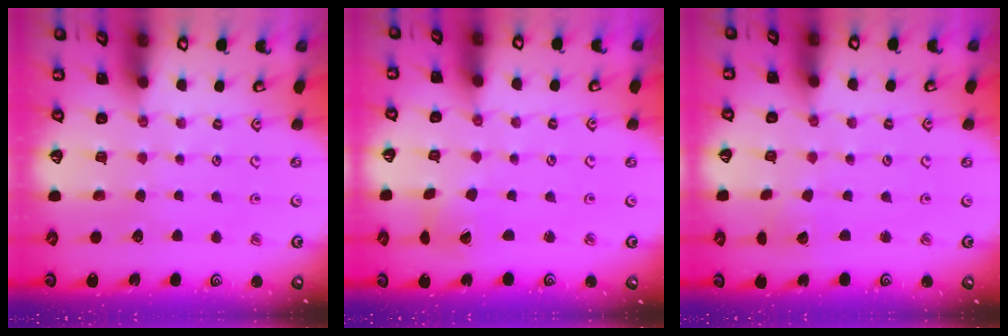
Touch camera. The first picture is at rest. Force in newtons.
{"total": 1.5, "press": 1.5, "slide": 0.2}
{"total": 2.5, "press": 2.5, "slide": 0.3}